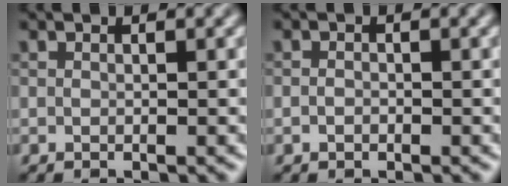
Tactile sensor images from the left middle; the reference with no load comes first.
{"total": 0.7, "force": [-0.3, 0.6, 0.4], "torque": [-0.006, -0.001, -0.008]}